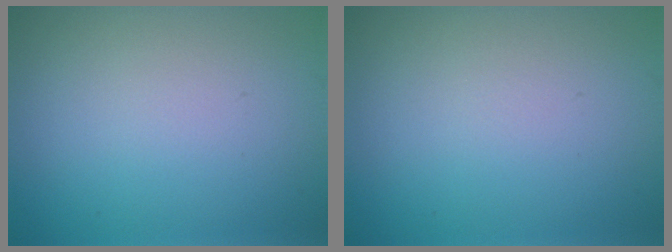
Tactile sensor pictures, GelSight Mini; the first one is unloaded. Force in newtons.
{"total": 0.0}